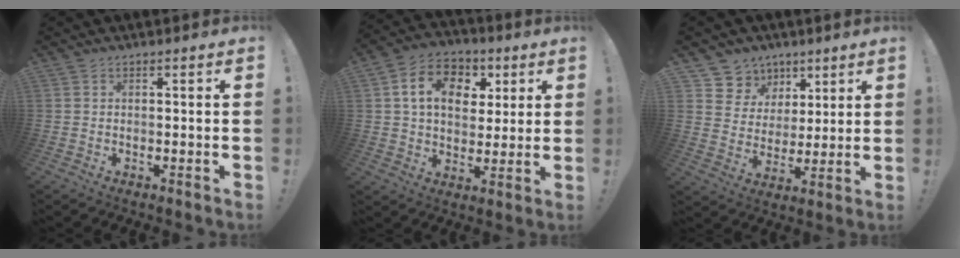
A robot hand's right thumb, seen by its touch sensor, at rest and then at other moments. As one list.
[{"total": 13.6, "force": [4.4, 10.4, 7.7], "torque": [-0.110, -0.007, 0.085]}, {"total": 9.0, "force": [4.8, 7.5, 1.3], "torque": [-0.013, -0.041, 0.097]}]